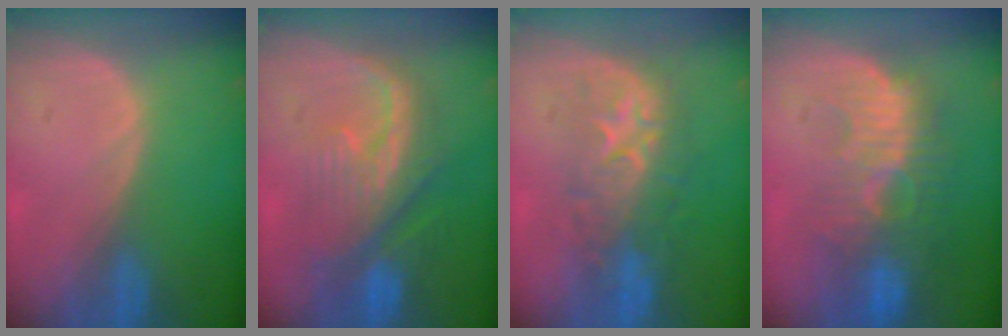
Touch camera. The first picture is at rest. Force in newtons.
{"total": 9.0, "press": 8.7, "slide": 2.0}
{"total": 8.2, "press": 8.2, "slide": 0.5}
{"total": 10.7, "press": 9.4, "slide": 5.0}